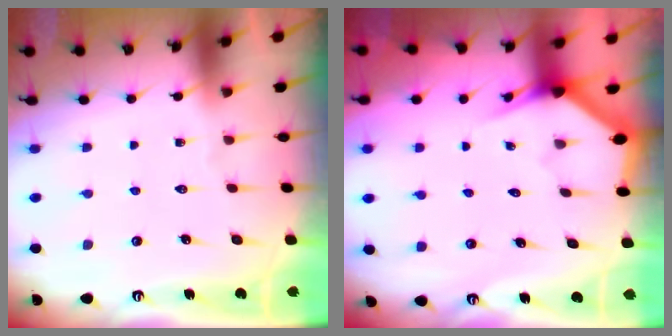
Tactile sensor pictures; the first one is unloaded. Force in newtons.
{"total": 3.0, "press": 3.0, "slide": 0.1}